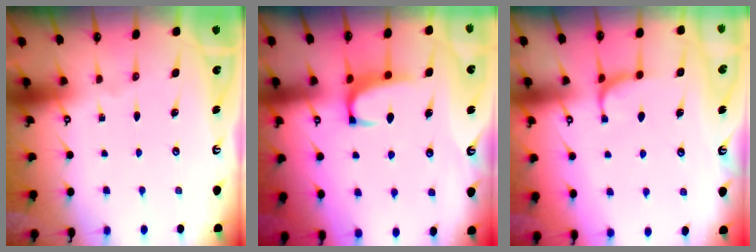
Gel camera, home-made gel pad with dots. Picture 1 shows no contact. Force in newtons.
{"total": 1.3, "press": 1.1, "slide": 0.8}
{"total": 2.1, "press": 2.0, "slide": 0.6}